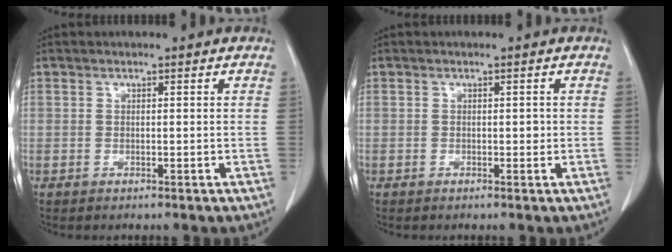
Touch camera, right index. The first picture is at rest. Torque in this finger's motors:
{"motor_torque": [0.17, -0.12, 0.00, 0.02]}